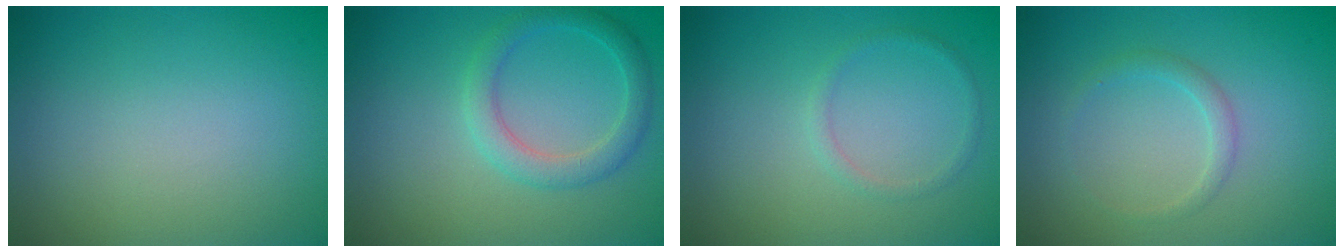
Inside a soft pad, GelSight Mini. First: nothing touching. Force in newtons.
{"total": 2.8, "press": 2.8, "slide": 0.1}
{"total": 1.0, "press": 0.9, "slide": 0.2}
{"total": 1.3, "press": 1.3, "slide": 0.0}